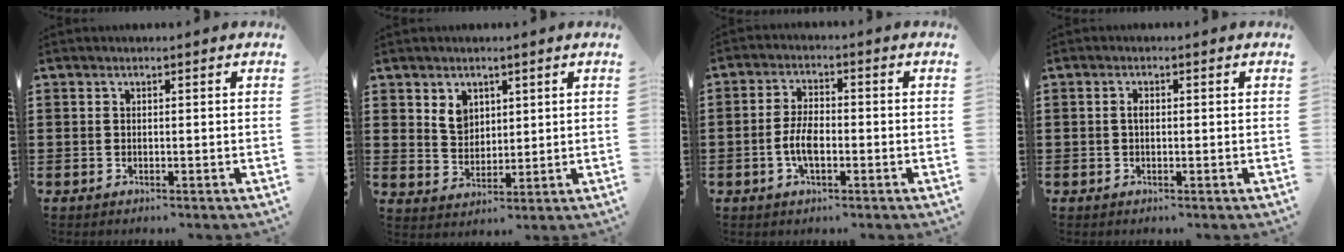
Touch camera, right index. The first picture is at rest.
{"total": 4.2, "force": [2.2, 3.2, 1.6], "torque": [-0.035, 0.007, 0.039]}
{"total": 4.9, "force": [-1.2, 2.1, 4.3], "torque": [-0.099, -0.003, -0.025]}
{"total": 1.3, "force": [0.0, 0.6, 1.1], "torque": [-0.022, 0.002, -0.002]}